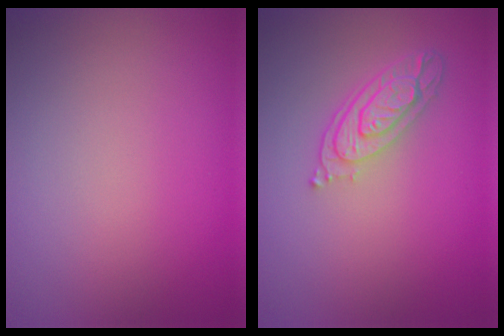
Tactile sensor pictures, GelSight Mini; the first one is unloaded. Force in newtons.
{"total": 3.8, "press": 2.9, "slide": 2.5}